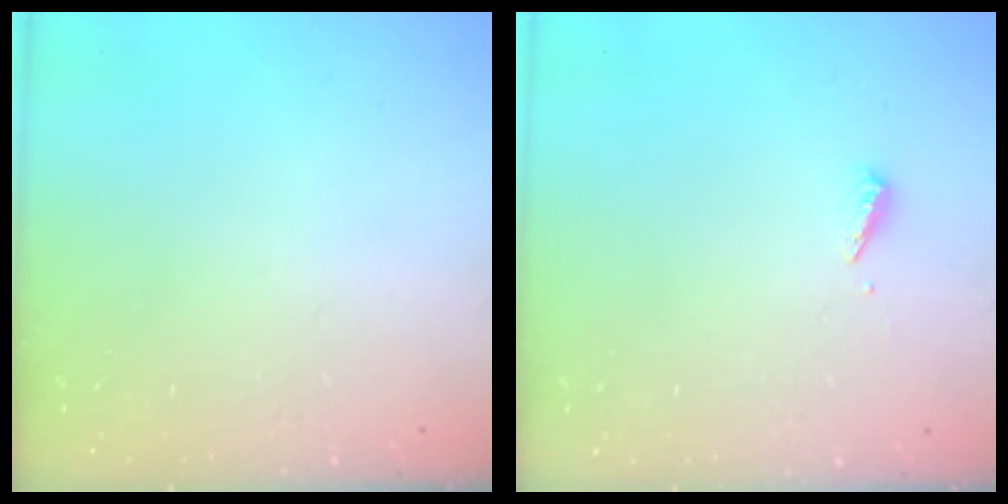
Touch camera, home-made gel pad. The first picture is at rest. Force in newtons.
{"total": 2.5, "press": 2.5, "slide": 0.1}